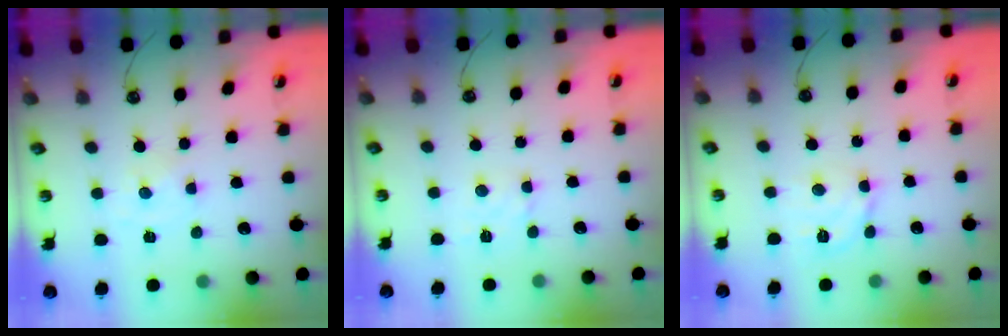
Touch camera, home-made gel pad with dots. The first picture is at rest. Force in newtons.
{"total": 2.8, "press": 2.7, "slide": 0.6}
{"total": 8.3, "press": 8.3, "slide": 0.8}